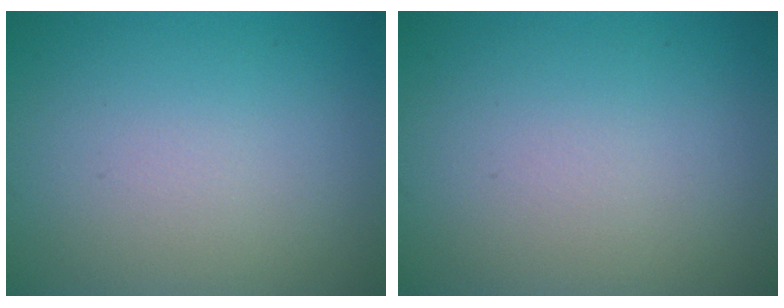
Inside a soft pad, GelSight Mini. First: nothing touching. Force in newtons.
{"total": 0.0}